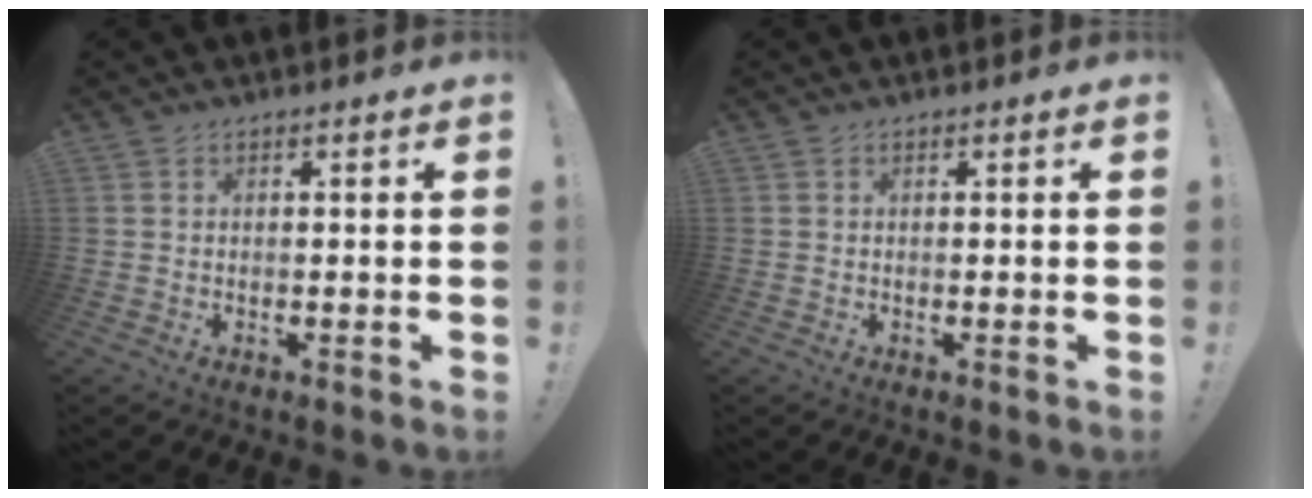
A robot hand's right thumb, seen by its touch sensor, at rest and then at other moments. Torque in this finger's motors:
{"motor_torque": [0.00, 0.00, -0.03, 0.08, 0.00]}